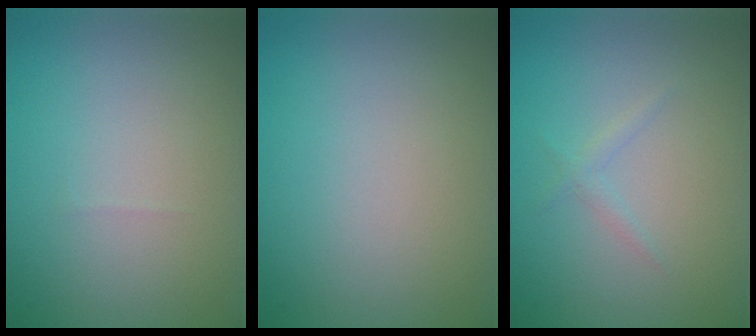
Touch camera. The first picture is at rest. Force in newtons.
{"total": 0.0}
{"total": 0.9, "press": 0.9, "slide": 0.1}